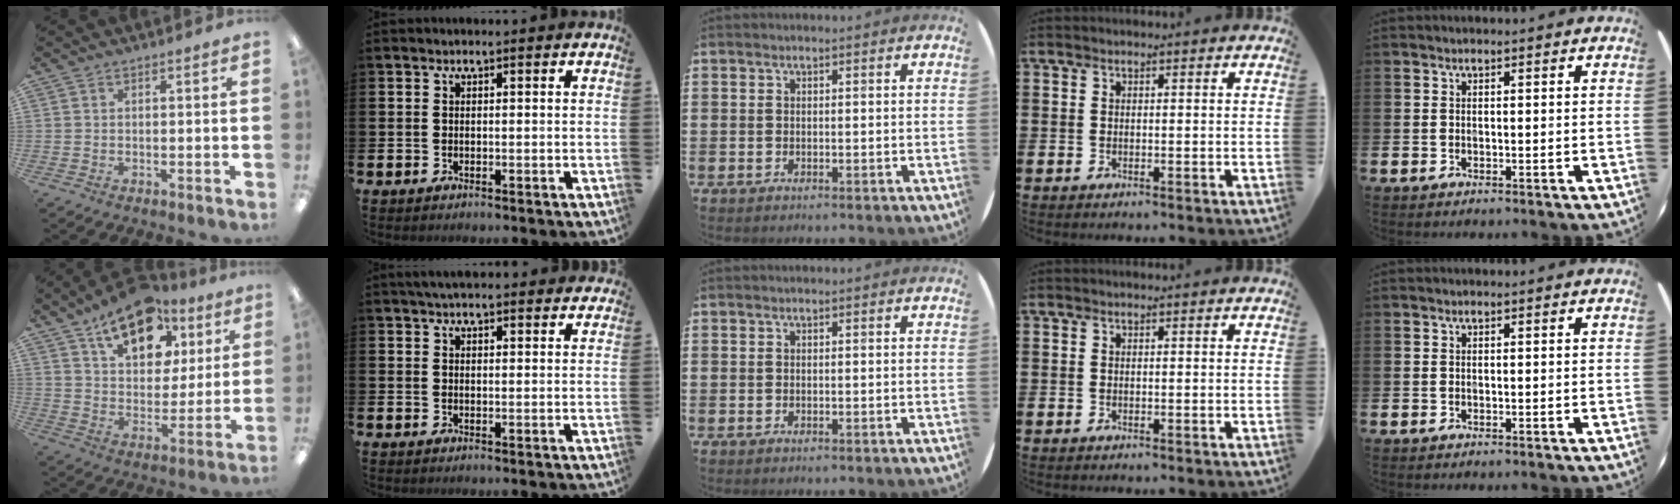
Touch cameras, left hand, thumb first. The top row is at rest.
{"thumb": {"total": 17.7, "force": [11.2, 9.9, 9.4], "torque": [-0.139, -0.053, 0.194]}, "index": {"total": 3.4, "force": [3.2, 0.5, 0.8], "torque": [-0.021, -0.008, 0.059]}}